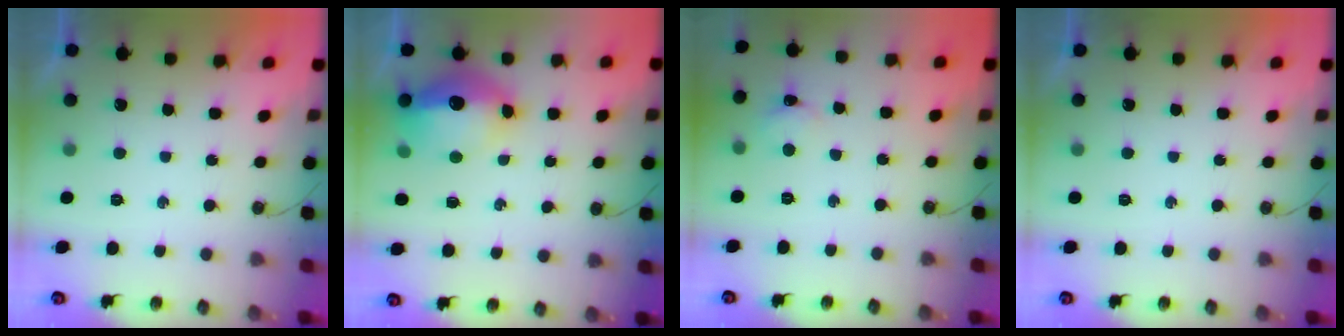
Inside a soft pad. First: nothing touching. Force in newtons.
{"total": 14.6, "press": 14.5, "slide": 1.5}
{"total": 2.2, "press": 2.2, "slide": 0.3}
{"total": 0.0}